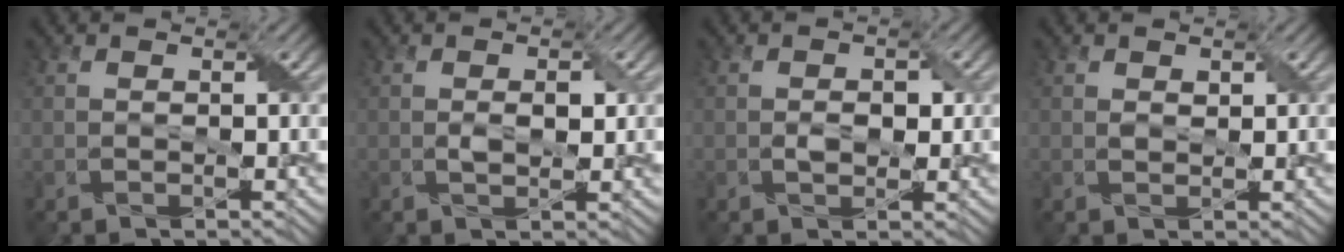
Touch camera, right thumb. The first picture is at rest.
{"total": 2.1, "force": [0.1, 1.1, 1.7], "torque": [-0.034, -0.001, 0.004]}
{"total": 2.0, "force": [-0.1, 1.3, 1.5], "torque": [-0.029, -0.003, -0.001]}
{"total": 1.0, "force": [0.5, 0.7, 0.6], "torque": [-0.014, -0.001, 0.012]}